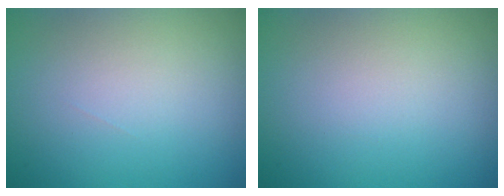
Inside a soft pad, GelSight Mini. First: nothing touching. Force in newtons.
{"total": 0.0}